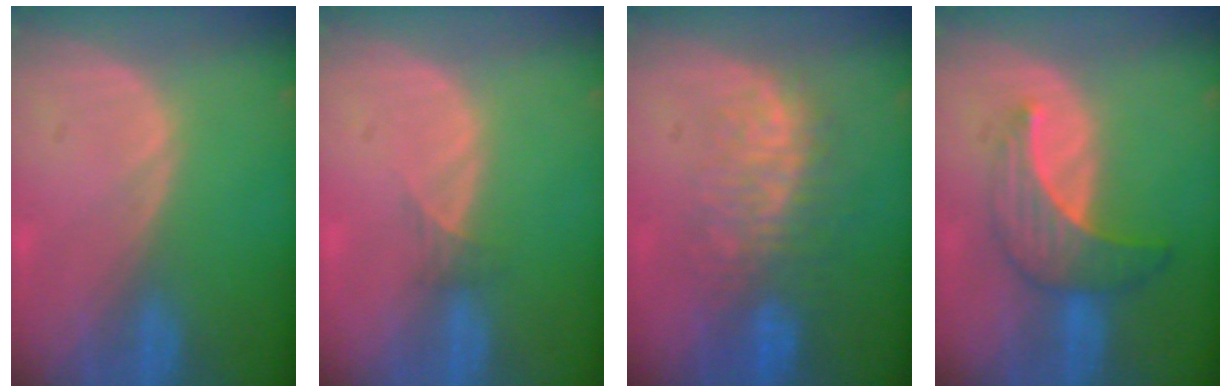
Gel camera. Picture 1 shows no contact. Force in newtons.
{"total": 1.3, "press": 1.0, "slide": 0.8}
{"total": 8.7, "press": 7.8, "slide": 3.8}
{"total": 7.3, "press": 6.7, "slide": 3.0}